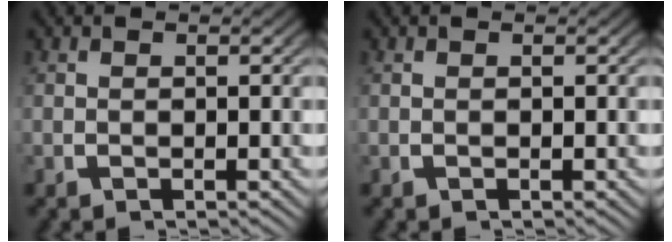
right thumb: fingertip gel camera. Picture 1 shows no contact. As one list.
[{"total": 0.0}]